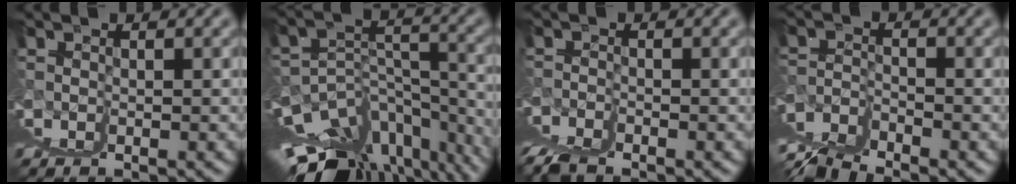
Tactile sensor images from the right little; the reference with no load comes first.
{"total": 8.1, "force": [-2.3, 1.5, 7.6], "torque": [-0.097, -0.021, -0.001]}
{"total": 3.3, "force": [-1.8, -2.4, 1.2], "torque": [-0.009, 0.000, -0.011]}
{"total": 4.0, "force": [1.1, -3.4, 1.7], "torque": [-0.007, 0.014, 0.026]}